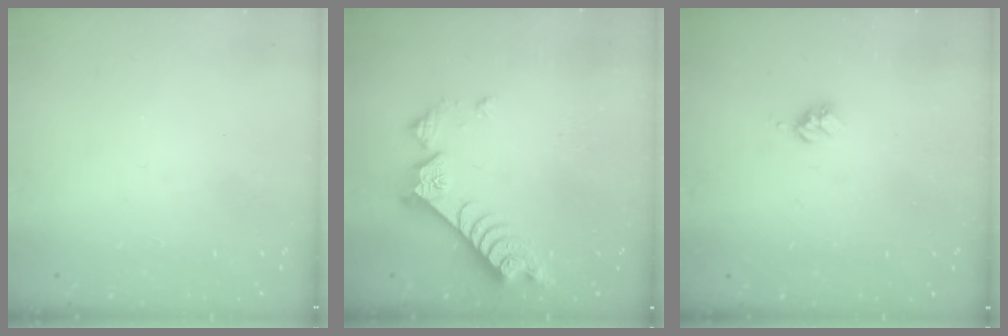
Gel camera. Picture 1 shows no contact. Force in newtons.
{"total": 8.0, "press": 8.0, "slide": 0.8}
{"total": 3.6, "press": 3.5, "slide": 0.4}